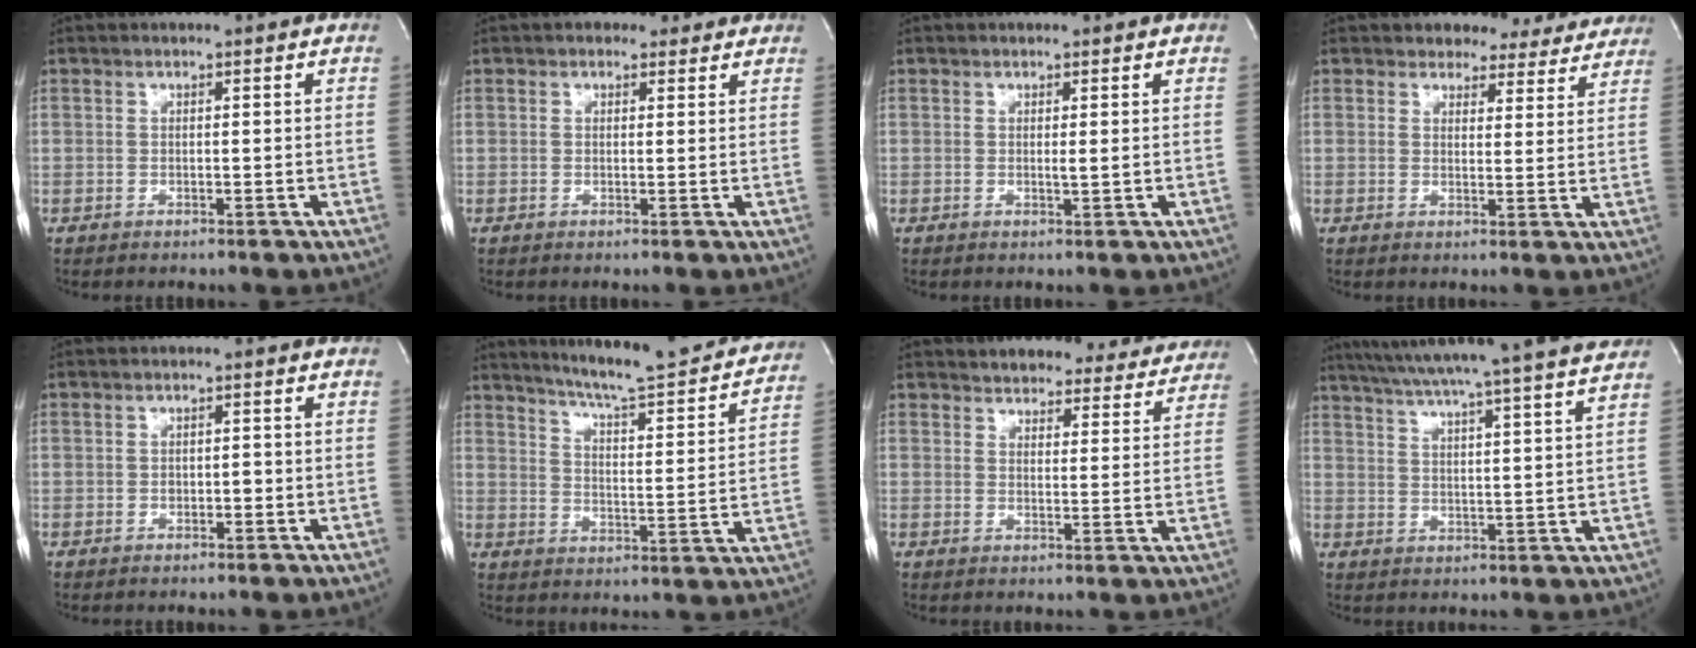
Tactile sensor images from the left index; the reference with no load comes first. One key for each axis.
{"total": 2.7, "fx": 1.9, "fy": 1.7, "fz": 1.0, "tx": -0.009, "ty": 0.013, "tz": 0.021}
{"total": 0.6, "fx": -0.1, "fy": -0.1, "fz": 0.6, "tx": -0.014, "ty": -0.006, "tz": -0.001}
{"total": 8.4, "fx": 7.5, "fy": 3.6, "fz": 0.7, "tx": 0.019, "ty": -0.008, "tz": 0.068}
{"total": 1.2, "fx": -0.6, "fy": 0.8, "fz": 0.8, "tx": -0.010, "ty": -0.001, "tz": -0.009}
{"total": 19.5, "fx": 17.9, "fy": 0.9, "fz": 7.8, "tx": -0.117, "ty": -0.046, "tz": 0.236}
{"total": 15.8, "fx": 14.6, "fy": 5.1, "fz": 3.3, "tx": -0.024, "ty": -0.012, "tz": 0.163}
{"total": 23.7, "fx": 21.0, "fy": -1.5, "fz": 10.9, "tx": -0.184, "ty": -0.024, "tz": 0.278}